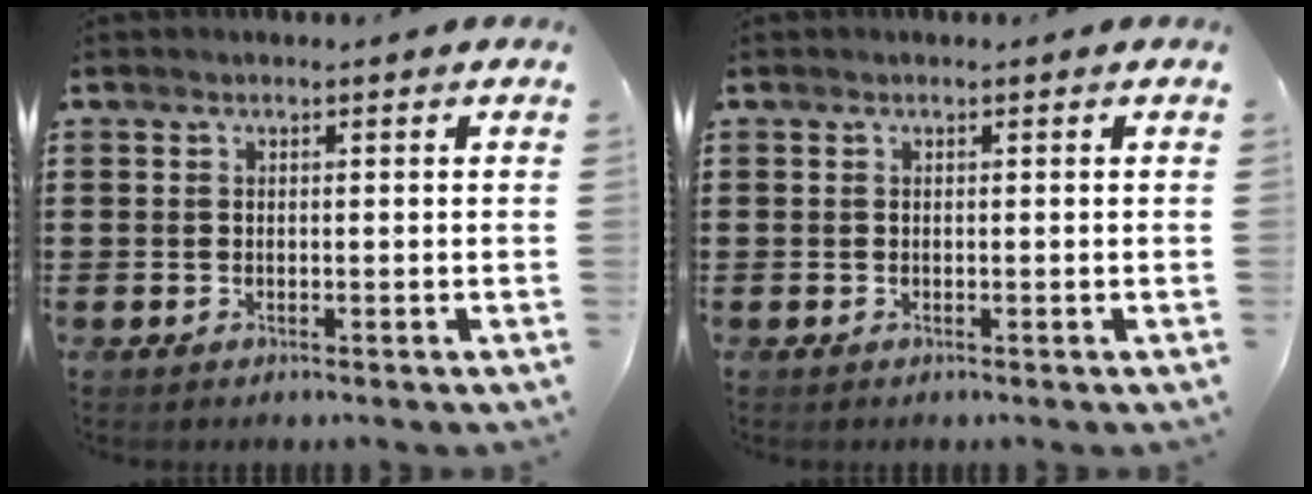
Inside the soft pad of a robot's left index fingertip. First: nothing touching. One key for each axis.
{"total": 0.0}